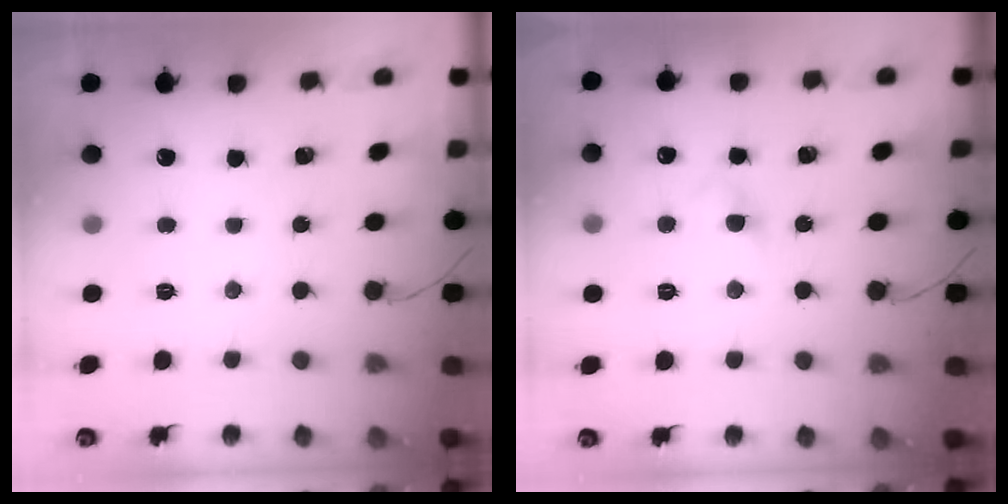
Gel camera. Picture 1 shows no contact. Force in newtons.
{"total": 3.4, "press": 3.2, "slide": 1.1}